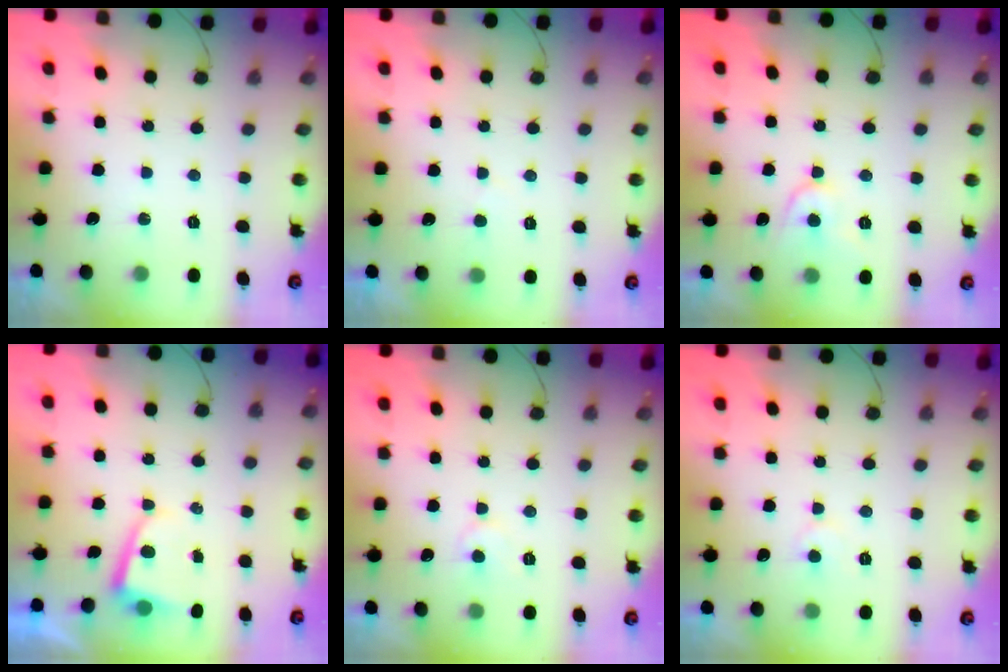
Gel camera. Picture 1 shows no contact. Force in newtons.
{"total": 2.2, "press": 2.2, "slide": 0.3}
{"total": 7.3, "press": 7.2, "slide": 0.8}
{"total": 2.6, "press": 2.6, "slide": 0.3}
{"total": 5.1, "press": 5.1, "slide": 0.5}
{"total": 4.7, "press": 4.7, "slide": 0.4}